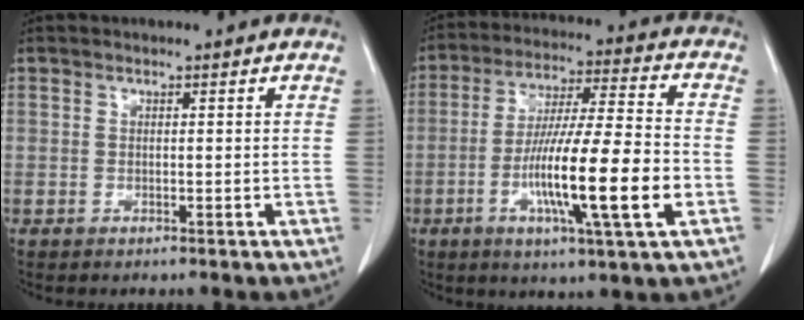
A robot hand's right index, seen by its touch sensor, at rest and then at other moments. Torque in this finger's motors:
{"motor_torque": [1.38, -0.76, 0.79, 0.21]}